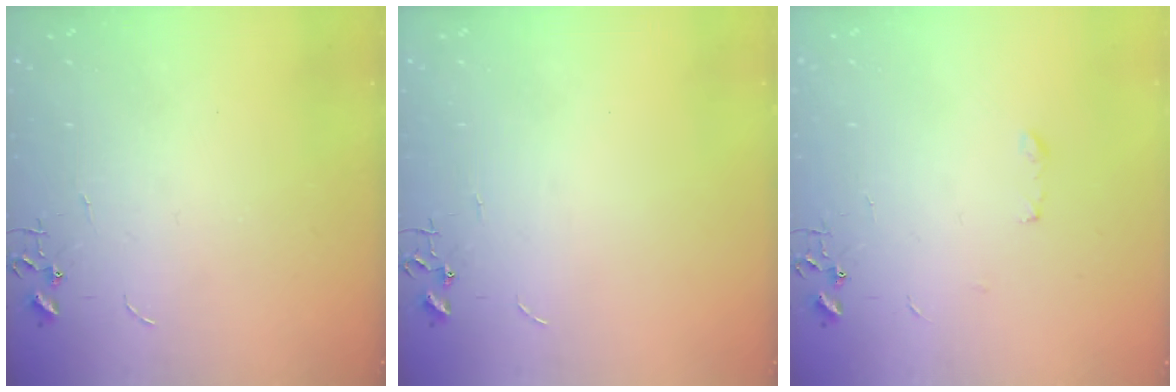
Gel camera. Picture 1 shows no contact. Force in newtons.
{"total": 0.0}
{"total": 3.1, "press": 3.0, "slide": 0.6}